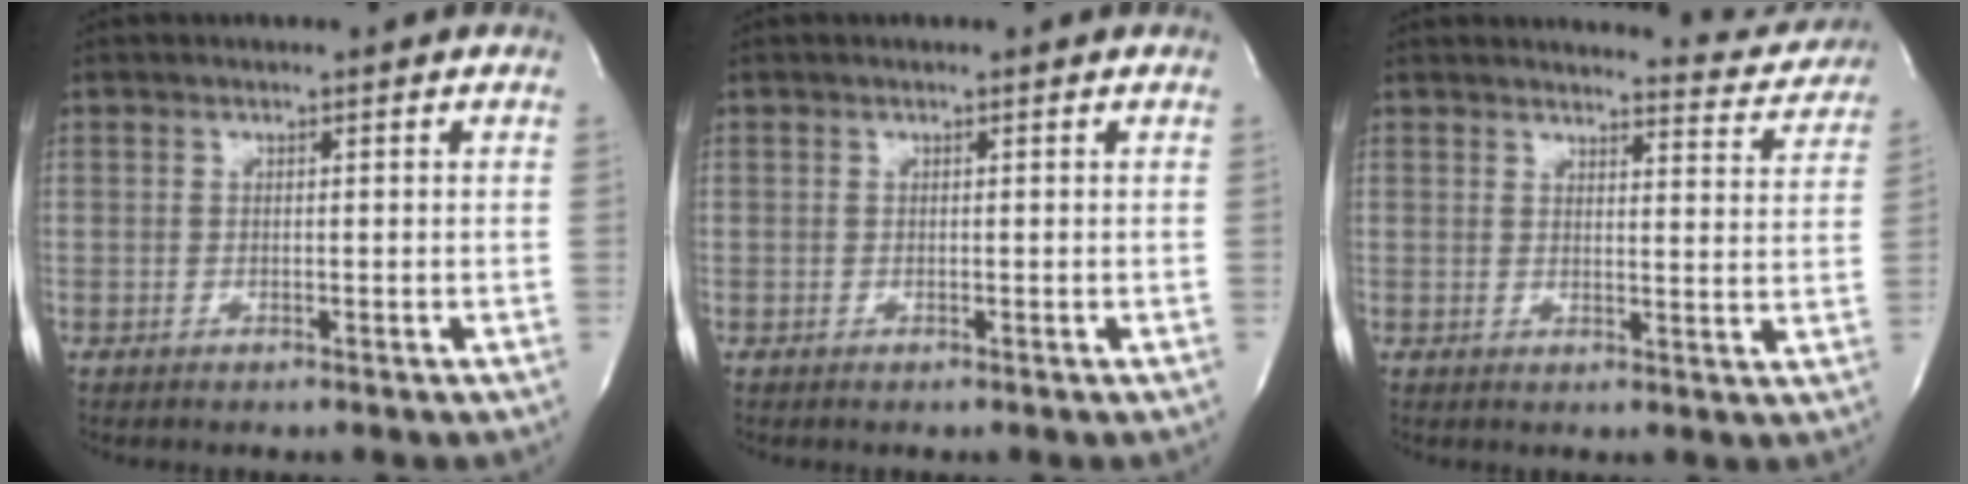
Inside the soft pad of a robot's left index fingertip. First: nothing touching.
{"total": 0.0}
{"total": 7.5, "force": [7.5, 0.7, -0.1], "torque": [0.014, -0.046, 0.067]}